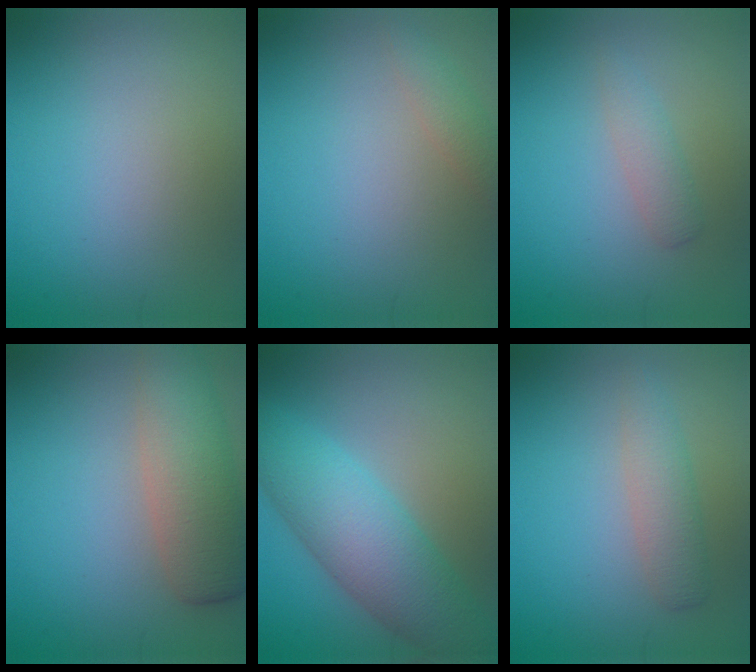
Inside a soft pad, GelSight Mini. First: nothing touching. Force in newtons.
{"total": 1.6, "press": 1.6, "slide": 0.2}
{"total": 1.7, "press": 1.7, "slide": 0.1}
{"total": 6.0, "press": 6.0, "slide": 0.3}
{"total": 8.0, "press": 8.0, "slide": 0.2}
{"total": 2.6, "press": 2.6, "slide": 0.0}